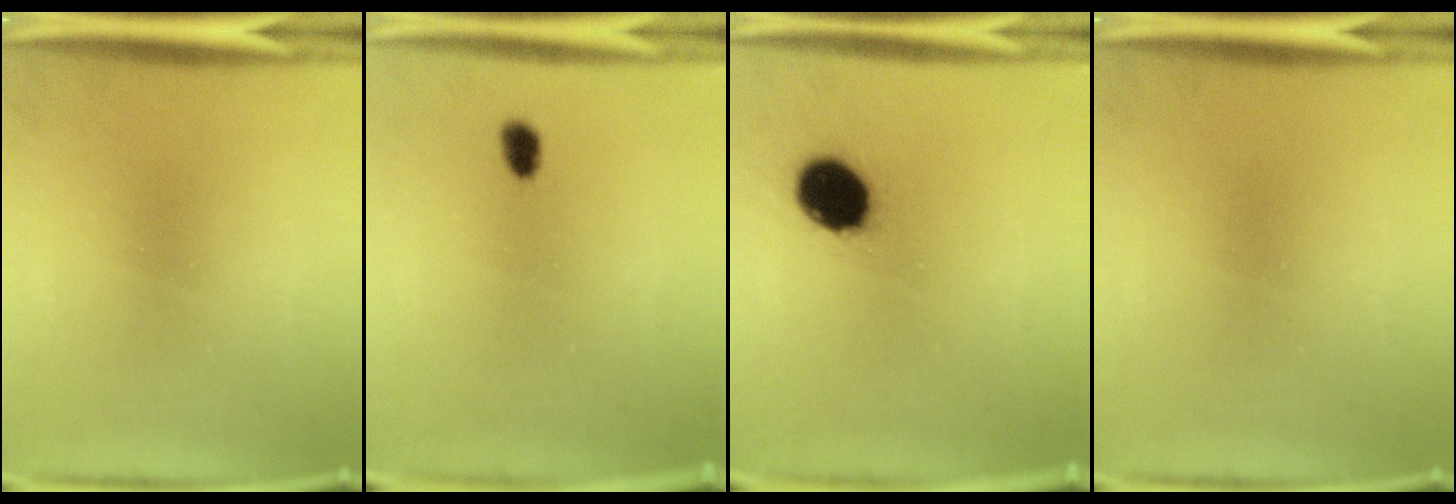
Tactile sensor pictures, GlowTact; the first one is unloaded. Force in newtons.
{"total": 2.2}
{"total": 11.5}
{"total": 0.0}